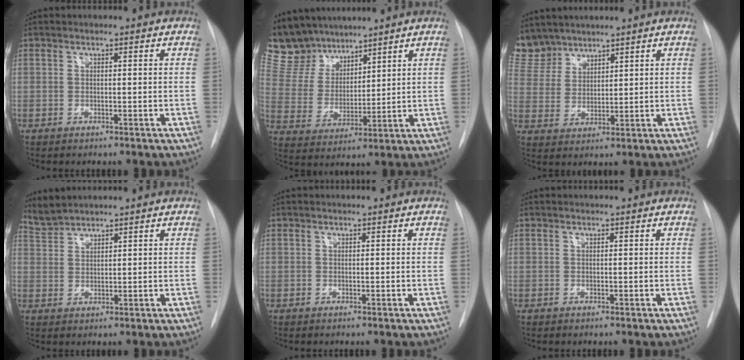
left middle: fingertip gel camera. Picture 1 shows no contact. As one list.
[{"total": 9.9, "force": [8.8, 4.4, 1.1], "torque": [-0.032, 0.011, 0.187]}, {"total": 7.3, "force": [6.6, 2.9, 0.2], "torque": [-0.006, 0.007, 0.146]}, {"total": 3.0, "force": [3.0, -0.5, 0.5], "torque": [-0.023, 0.009, 0.070]}, {"total": 0.0}, {"total": 0.0}]